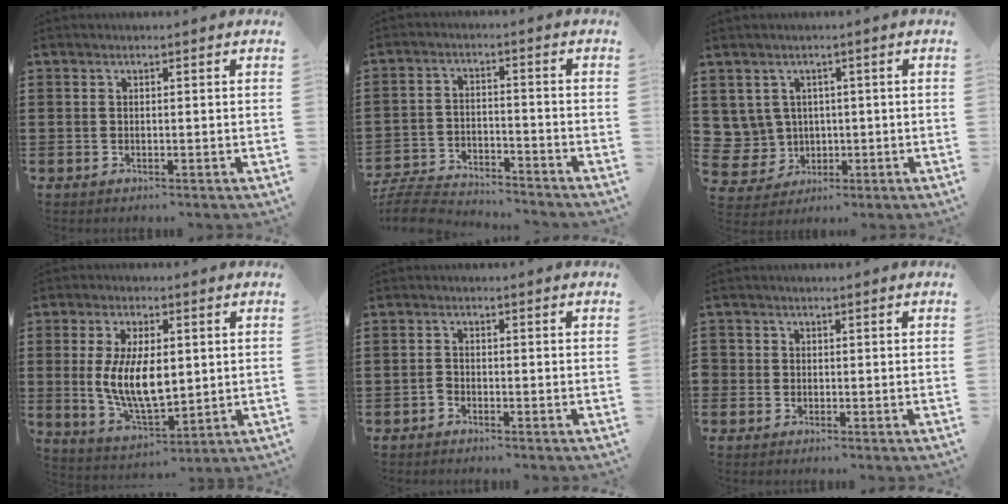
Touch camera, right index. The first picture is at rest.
{"total": 6.0, "force": [-5.9, 0.8, 1.0], "torque": [-0.032, 0.005, -0.120]}
{"total": 4.4, "force": [0.9, 4.3, 0.4], "torque": [-0.039, 0.006, 0.018]}
{"total": 10.1, "force": [0.7, 4.8, 8.8], "torque": [-0.182, -0.002, 0.010]}
{"total": 1.1, "force": [-1.0, 0.4, 0.2], "torque": [-0.008, 0.000, -0.020]}
{"total": 1.1, "force": [-0.3, 1.0, 0.2], "torque": [-0.005, 0.004, -0.008]}